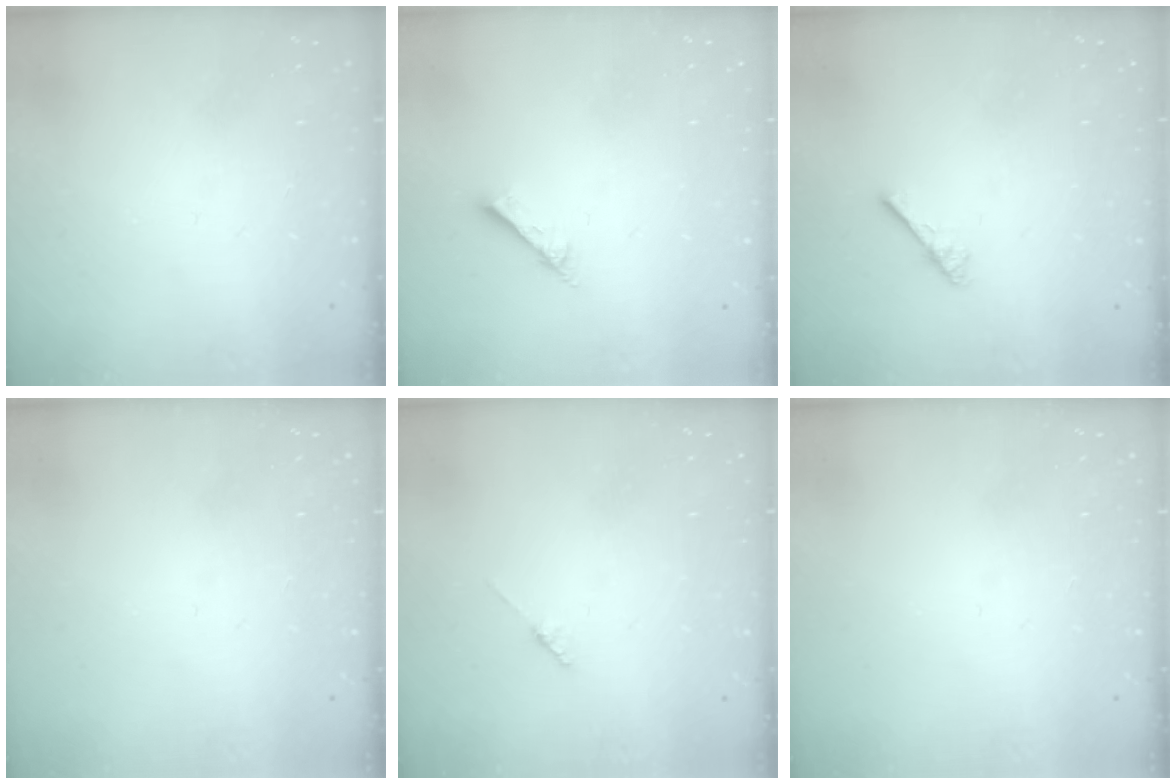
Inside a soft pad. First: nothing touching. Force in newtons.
{"total": 2.8, "press": 2.7, "slide": 0.4}
{"total": 2.5, "press": 2.5, "slide": 0.4}
{"total": 0.0}
{"total": 1.8, "press": 1.7, "slide": 0.3}
{"total": 0.0}